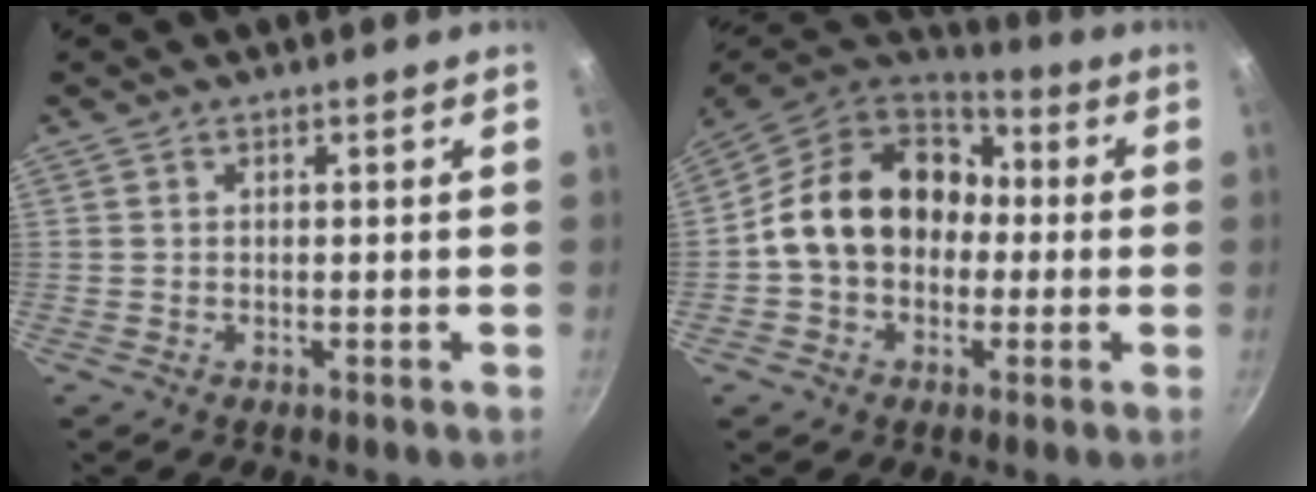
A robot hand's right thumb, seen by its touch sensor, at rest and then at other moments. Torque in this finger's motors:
{"motor_torque": [-0.32, 0.98, 0.89, -0.87, 0.34]}